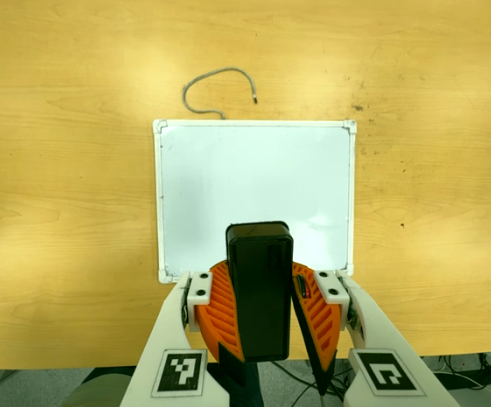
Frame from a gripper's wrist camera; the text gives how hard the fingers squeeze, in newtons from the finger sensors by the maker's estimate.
{"total": 10.8, "left": 11.1, "right": 10.4}